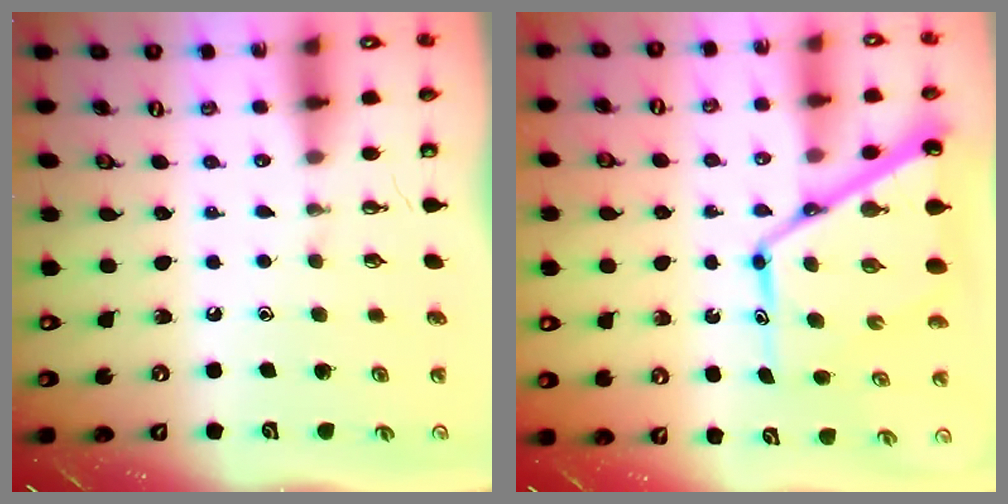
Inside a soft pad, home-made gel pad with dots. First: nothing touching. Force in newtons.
{"total": 16.5, "press": 16.4, "slide": 1.5}